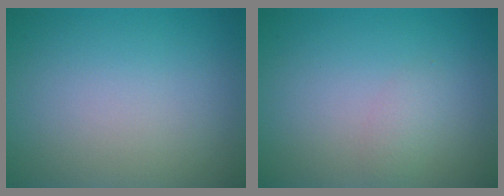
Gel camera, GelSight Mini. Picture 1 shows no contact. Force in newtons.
{"total": 1.1, "press": 1.1, "slide": 0.1}